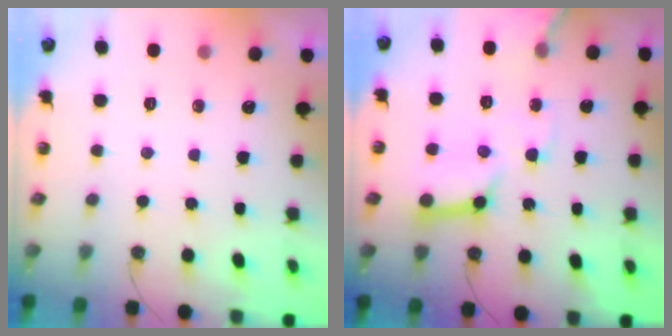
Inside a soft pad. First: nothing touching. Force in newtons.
{"total": 14.3, "press": 14.2, "slide": 1.7}